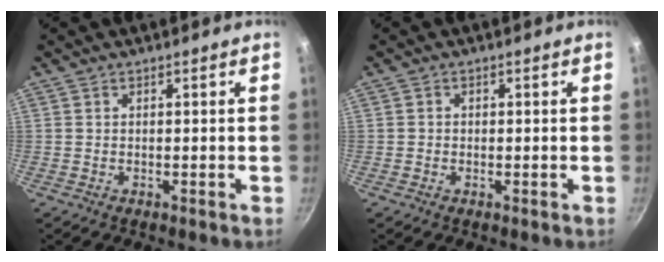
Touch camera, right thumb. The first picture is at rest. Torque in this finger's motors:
{"motor_torque": [0.27, -0.56, -0.05, -0.42, -0.04]}